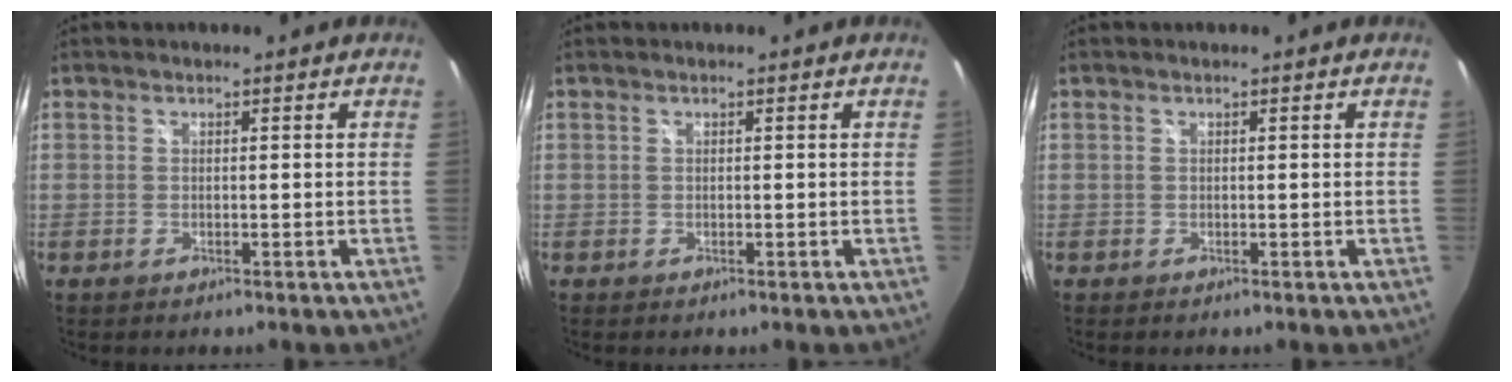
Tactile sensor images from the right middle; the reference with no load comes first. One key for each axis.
{"total": 0.0}
{"total": 0.0}